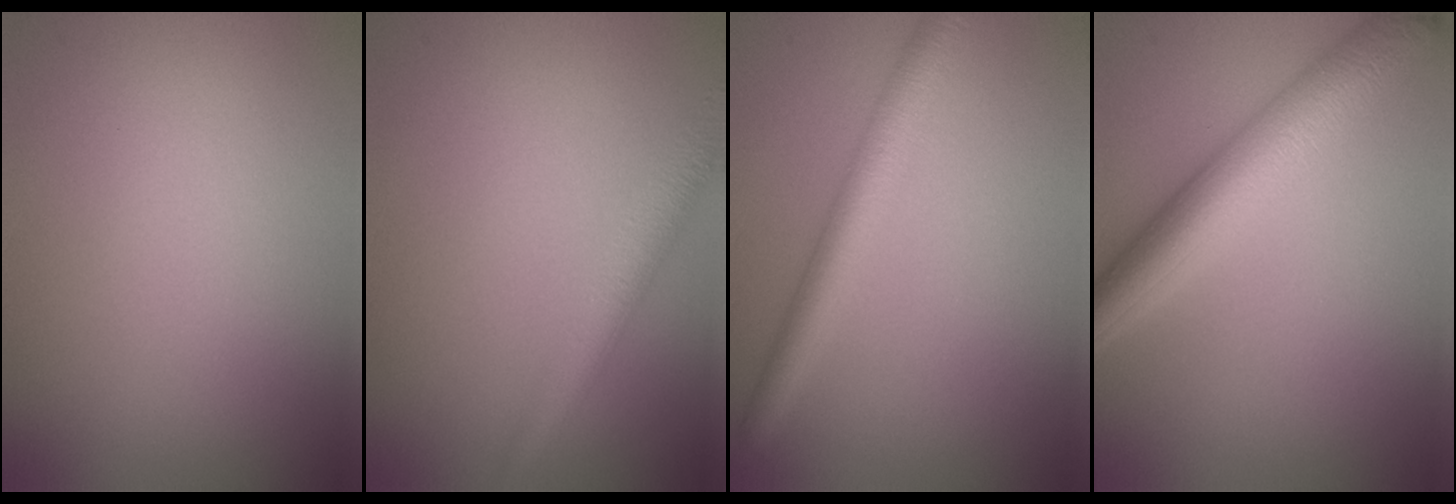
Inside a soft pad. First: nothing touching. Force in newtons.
{"total": 3.6, "press": 3.6, "slide": 0.1}
{"total": 3.9, "press": 3.9, "slide": 0.1}
{"total": 6.7, "press": 6.7, "slide": 0.0}